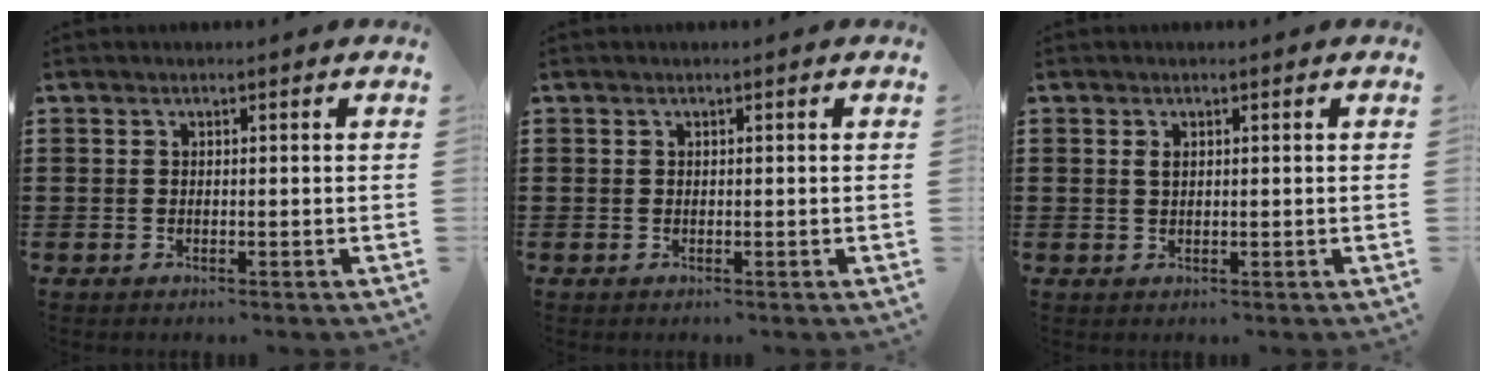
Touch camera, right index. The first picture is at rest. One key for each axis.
{"total": 0.0}
{"total": 1.1, "fx": 0.4, "fy": 0.4, "fz": 0.9, "tx": -0.021, "ty": 0.001, "tz": 0.006}